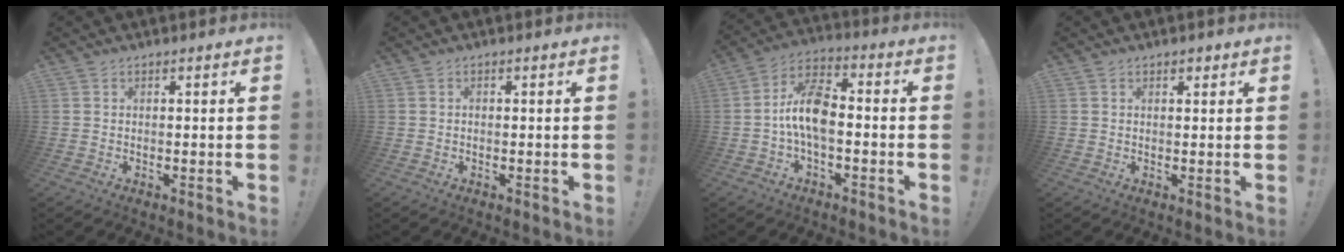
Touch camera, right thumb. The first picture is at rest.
{"total": 0.6, "force": [-0.3, 0.4, 0.3], "torque": [-0.012, 0.005, -0.005]}
{"total": 11.7, "force": [-1.4, 5.8, 10.0], "torque": [-0.206, 0.012, -0.025]}
{"total": 1.2, "force": [0.8, 0.8, 0.5], "torque": [0.001, -0.003, 0.012]}